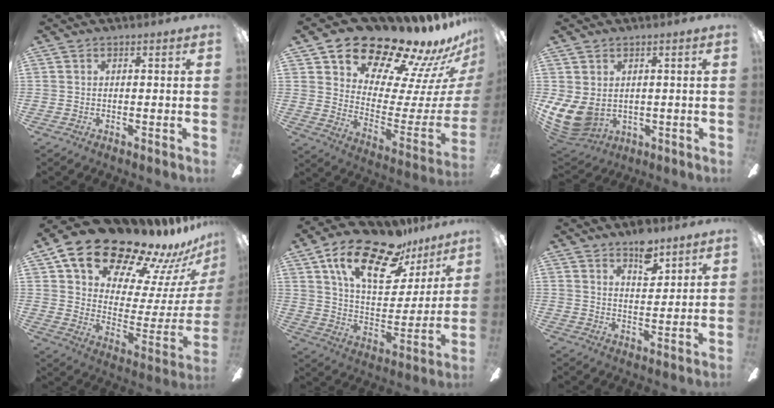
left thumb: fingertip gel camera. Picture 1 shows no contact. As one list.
[{"total": 20.0, "force": [17.1, 7.2, 7.4], "torque": [-0.110, -0.142, 0.293]}, {"total": 8.7, "force": [0.1, 6.6, 5.7], "torque": [-0.138, -0.012, 0.006]}, {"total": 22.1, "force": [17.5, 8.8, 10.3], "torque": [-0.164, -0.129, 0.305]}, {"total": 22.1, "force": [14.4, 9.4, 13.9], "torque": [-0.229, -0.080, 0.245]}, {"total": 7.3, "force": [5.4, 3.4, 3.5], "torque": [-0.035, -0.032, 0.091]}]